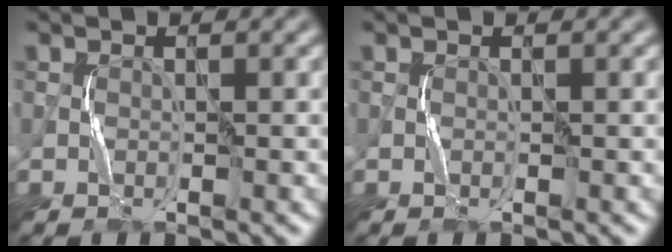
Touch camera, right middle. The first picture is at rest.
{"total": 0.0}